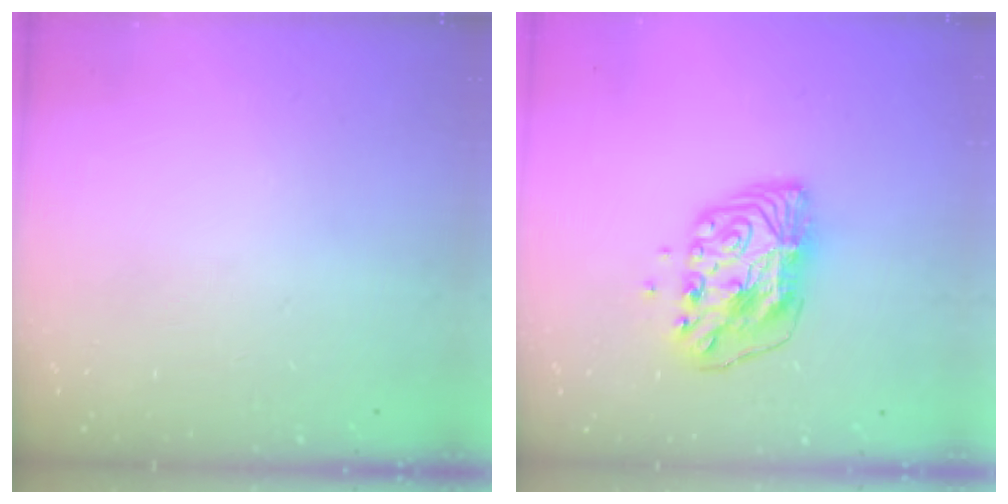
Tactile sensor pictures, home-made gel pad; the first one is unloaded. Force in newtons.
{"total": 10.2, "press": 10.2, "slide": 0.9}